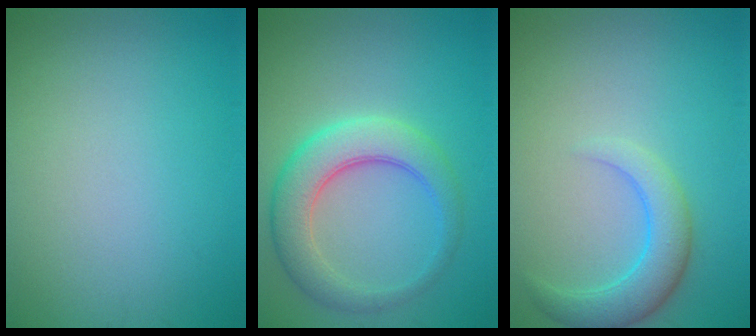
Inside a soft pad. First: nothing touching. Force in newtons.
{"total": 5.4, "press": 5.4, "slide": 0.1}
{"total": 3.8, "press": 3.8, "slide": 0.4}